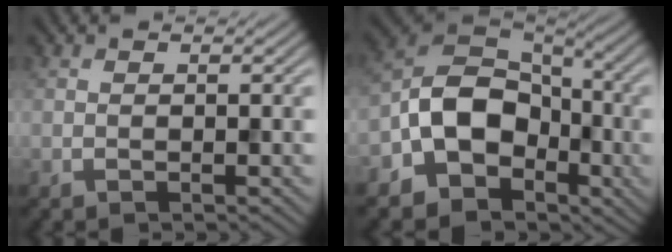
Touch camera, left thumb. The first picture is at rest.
{"total": 10.7, "force": [-3.8, 8.3, 5.5], "torque": [-0.102, -0.012, -0.084]}